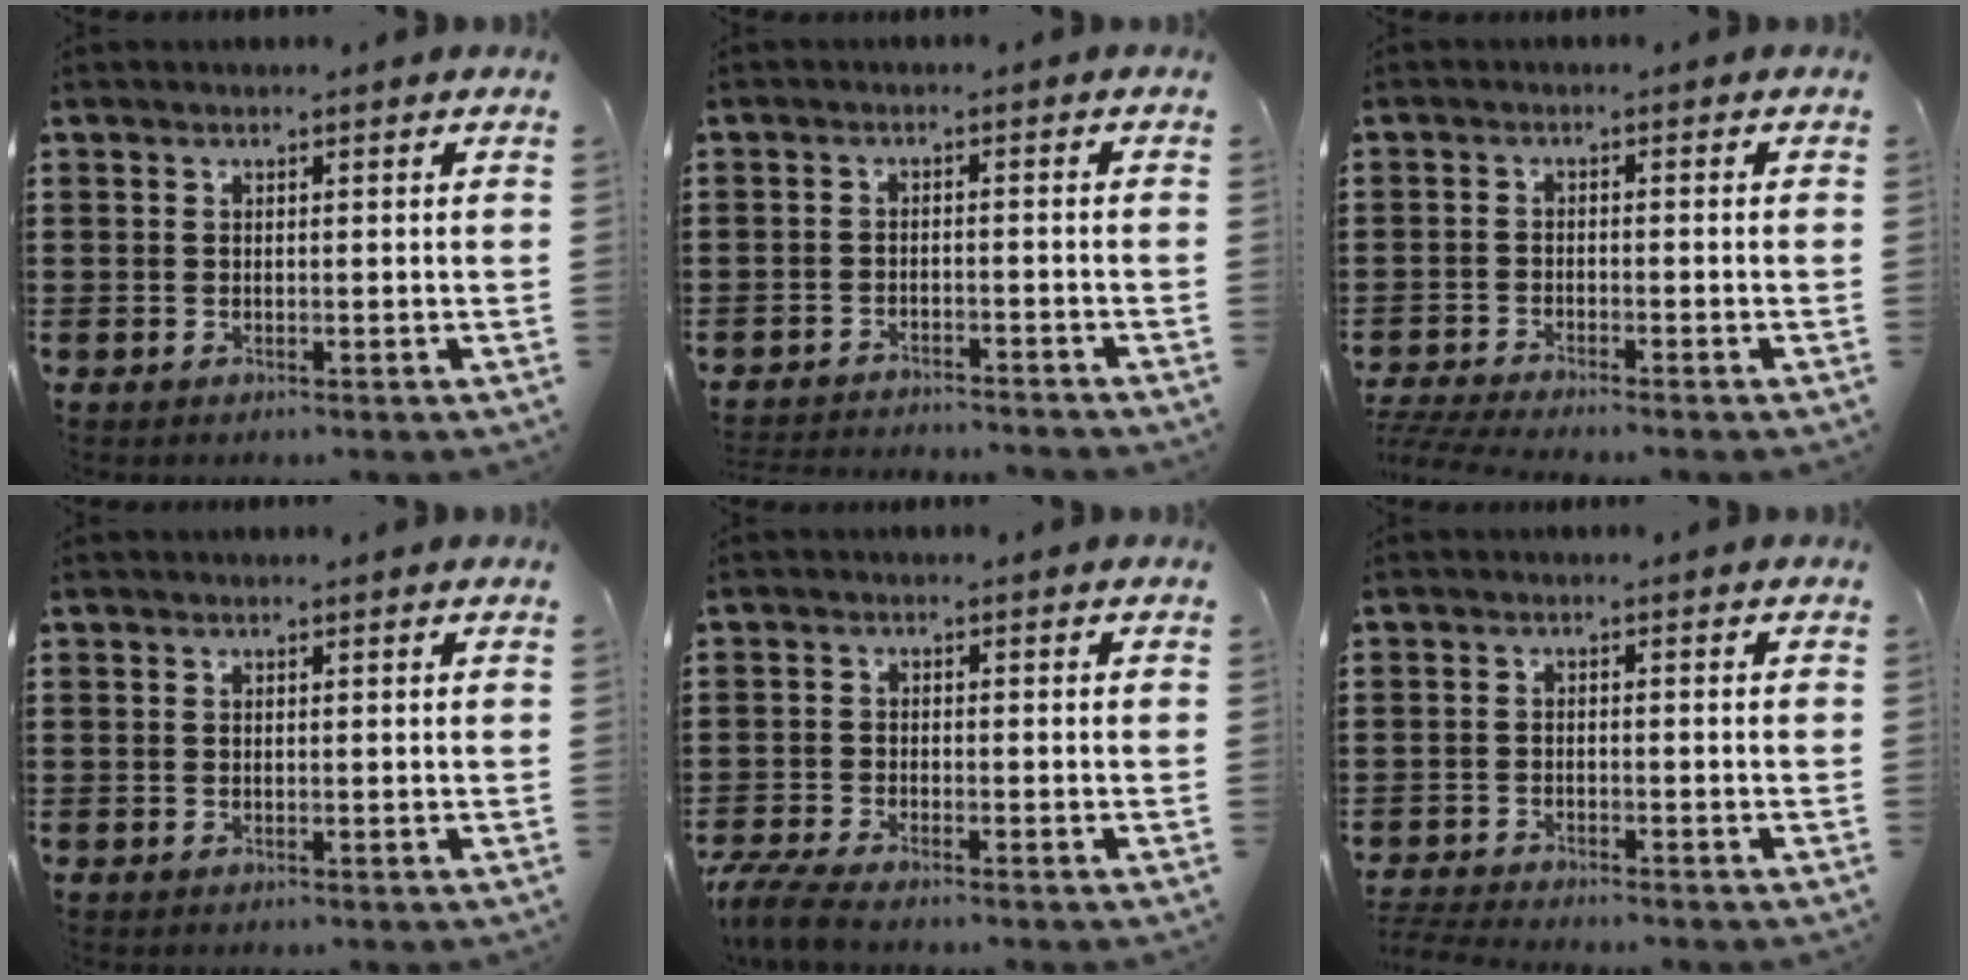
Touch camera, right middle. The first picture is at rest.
{"total": 2.6, "force": [-2.6, -0.1, 0.0], "torque": [-0.006, -0.002, -0.055]}
{"total": 3.2, "force": [-3.0, -0.2, 1.0], "torque": [-0.033, -0.010, -0.064]}
{"total": 0.0}
{"total": 4.0, "force": [-3.7, 0.1, 1.5], "torque": [-0.047, -0.014, -0.076]}
{"total": 2.9, "force": [-2.9, 0.0, 0.2], "torque": [-0.014, -0.006, -0.064]}